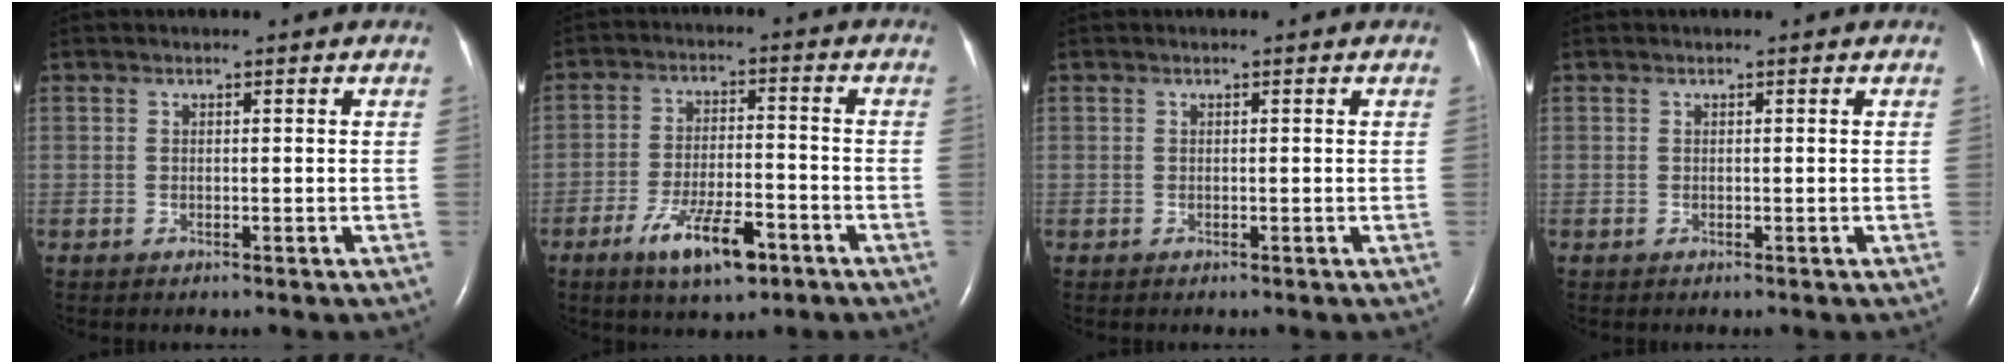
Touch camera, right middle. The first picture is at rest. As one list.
[{"total": 9.3, "force": [-5.4, 2.6, 7.2], "torque": [-0.135, -0.009, -0.088]}, {"total": 0.0}, {"total": 0.0}]